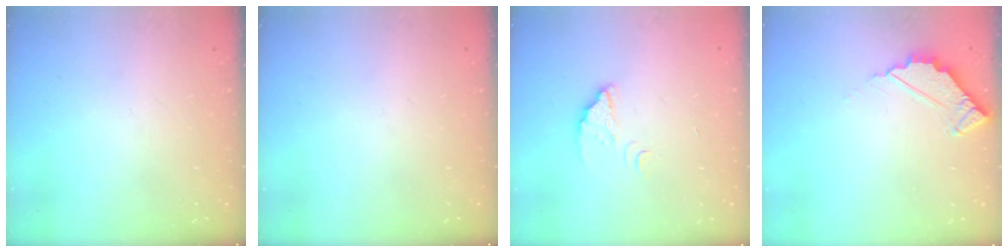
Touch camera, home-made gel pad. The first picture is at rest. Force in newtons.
{"total": 0.0}
{"total": 2.9, "press": 2.9, "slide": 0.2}
{"total": 4.2, "press": 4.2, "slide": 0.4}